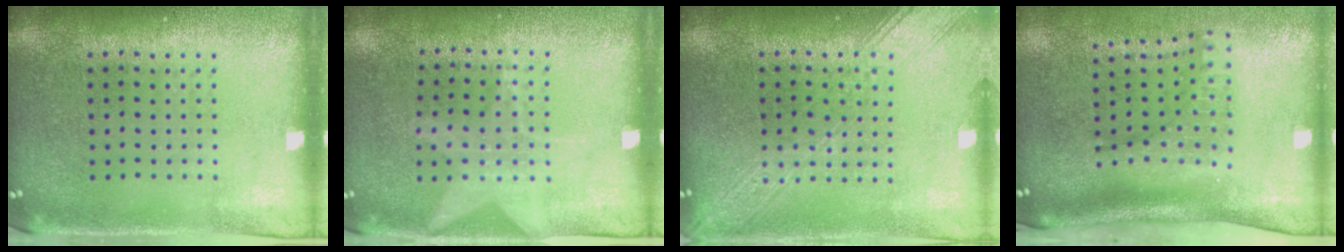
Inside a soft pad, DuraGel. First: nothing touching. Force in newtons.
{"total": 1.3, "press": 0.9, "slide": 0.9}
{"total": 3.4, "press": 3.4, "slide": 0.5}
{"total": 1.9, "press": 1.4, "slide": 1.3}